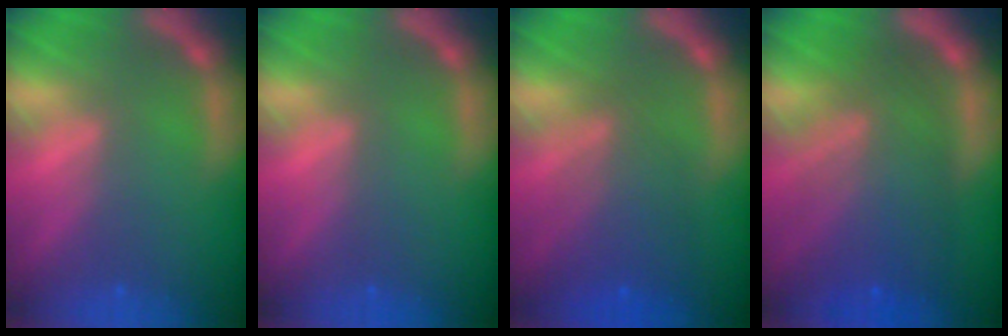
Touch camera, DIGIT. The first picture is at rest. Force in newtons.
{"total": 0.0}
{"total": 5.6}
{"total": 9.1}